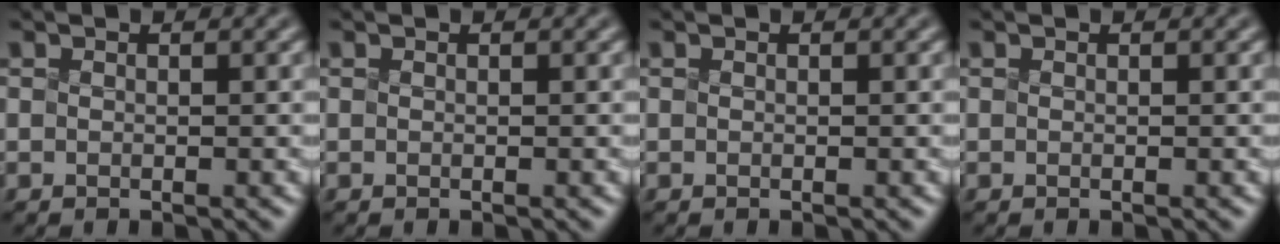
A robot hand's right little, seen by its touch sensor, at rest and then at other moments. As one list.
[{"total": 0.0}, {"total": 0.0}, {"total": 0.0}]